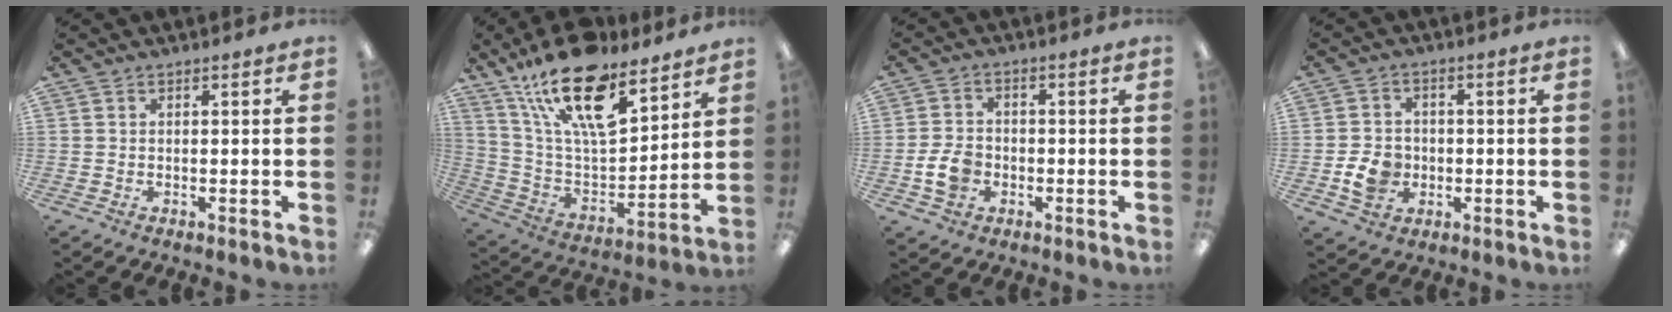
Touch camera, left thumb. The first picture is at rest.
{"total": 21.9, "force": [14.6, 8.5, 13.9], "torque": [-0.253, -0.082, 0.255]}
{"total": 6.4, "force": [-1.9, 4.7, 3.8], "torque": [-0.083, 0.009, -0.034]}
{"total": 6.8, "force": [-1.8, 5.7, 3.2], "torque": [-0.067, 0.009, -0.032]}